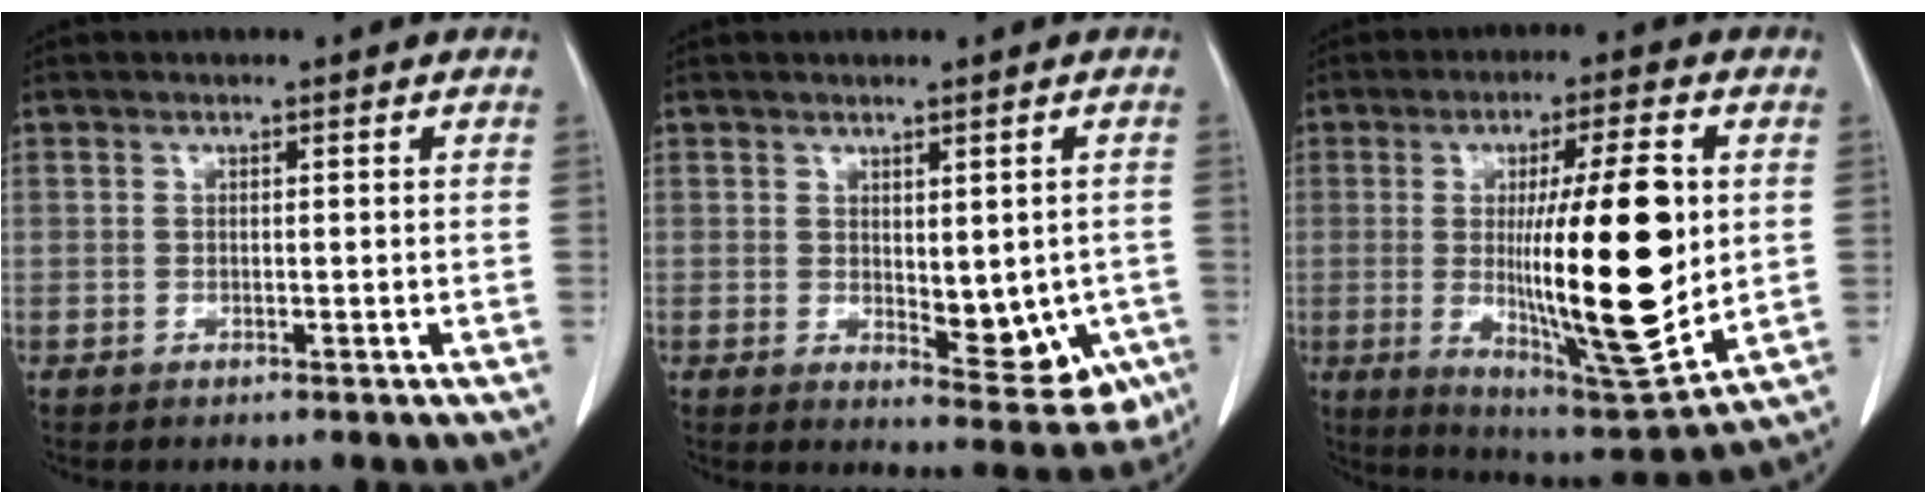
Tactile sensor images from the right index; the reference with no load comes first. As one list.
[{"total": 8.8, "force": [-1.6, 3.9, 7.7], "torque": [-0.073, -0.012, -0.010]}, {"total": 20.0, "force": [0.7, 2.6, 19.8], "torque": [-0.324, -0.016, 0.017]}]